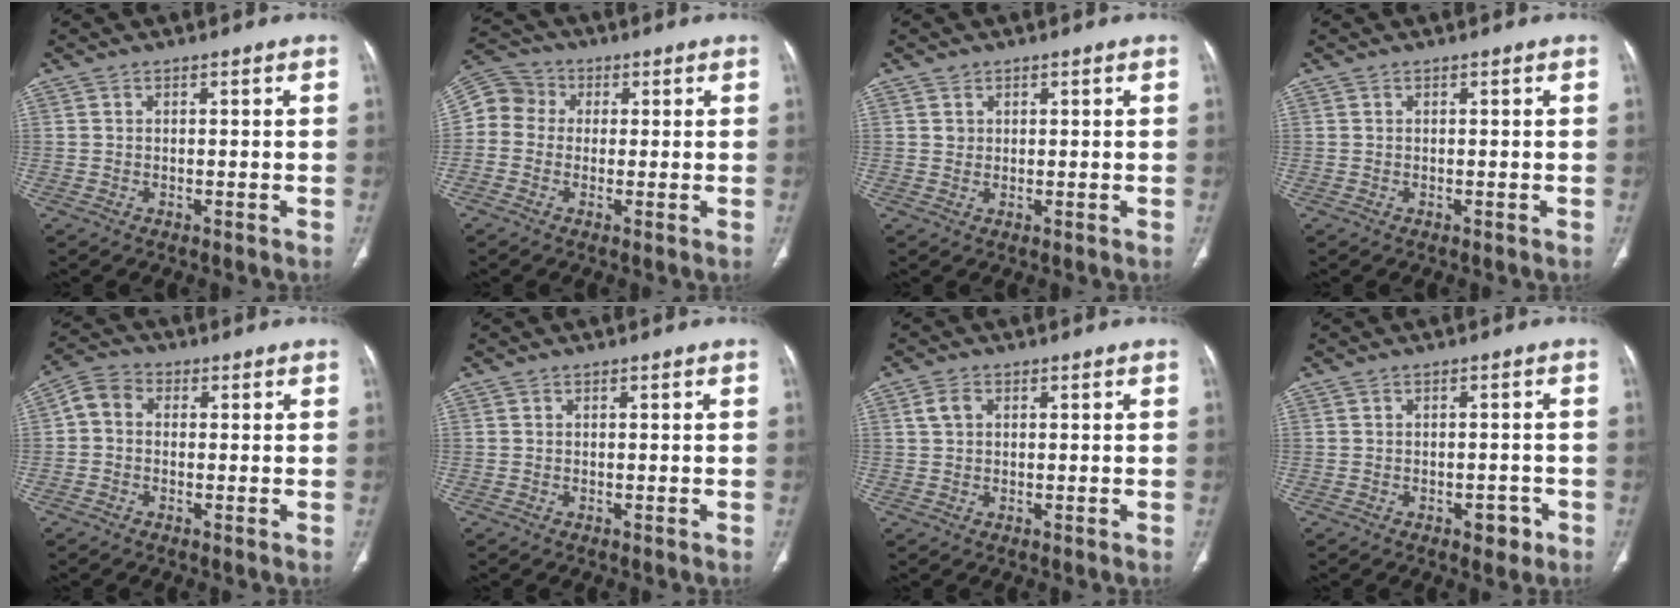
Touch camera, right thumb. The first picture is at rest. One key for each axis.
{"total": 7.3, "fx": 0.4, "fy": 6.7, "fz": 3.0, "tx": -0.041, "ty": 0.022, "tz": -0.006}
{"total": 1.3, "fx": 0.7, "fy": 1.1, "fz": 0.1, "tx": 0.012, "ty": -0.003, "tz": 0.009}
{"total": 0.0}
{"total": 4.8, "fx": 0.1, "fy": 3.8, "fz": 2.9, "tx": -0.048, "ty": 0.014, "tz": -0.013}
{"total": 0.0}
{"total": 2.6, "fx": 0.8, "fy": 1.9, "fz": 1.6, "tx": -0.032, "ty": 0.008, "tz": 0.017}
{"total": 2.8, "fx": -1.5, "fy": 1.6, "fz": 1.8, "tx": -0.009, "ty": 0.008, "tz": -0.015}